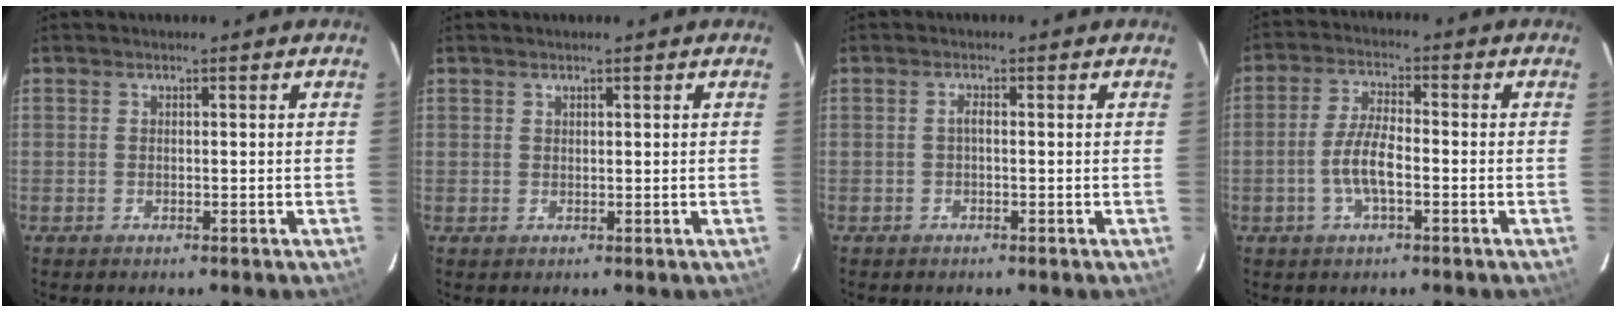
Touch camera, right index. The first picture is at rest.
{"total": 0.8, "force": [0.4, 0.7, 0.0], "torque": [0.002, 0.004, 0.006]}
{"total": 0.6, "force": [-0.1, 0.2, 0.6], "torque": [-0.010, 0.003, -0.003]}
{"total": 6.3, "force": [-2.0, 1.8, 5.7], "torque": [-0.117, 0.005, -0.040]}